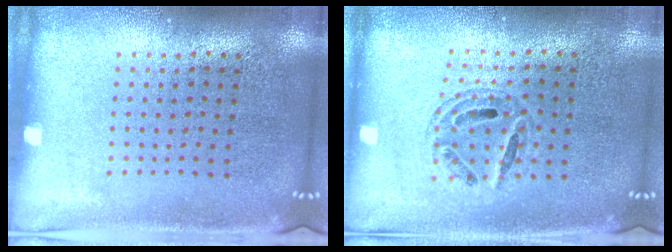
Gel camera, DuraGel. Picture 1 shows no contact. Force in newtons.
{"total": 0.8, "press": 0.7, "slide": 0.2}